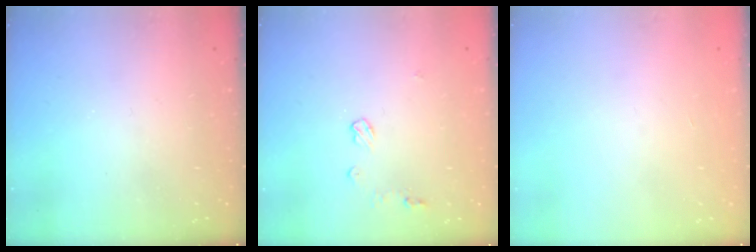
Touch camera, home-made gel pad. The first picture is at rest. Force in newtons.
{"total": 5.2, "press": 5.2, "slide": 0.4}
{"total": 0.0}